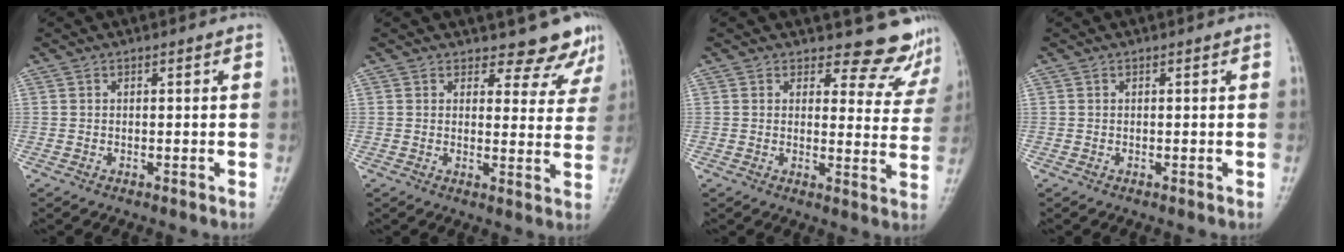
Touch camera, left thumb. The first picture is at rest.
{"total": 6.6, "force": [5.9, 2.7, 0.9], "torque": [0.022, -0.044, 0.056]}
{"total": 8.4, "force": [8.0, 2.8, 0.5], "torque": [0.033, -0.071, 0.074]}
{"total": 0.0}